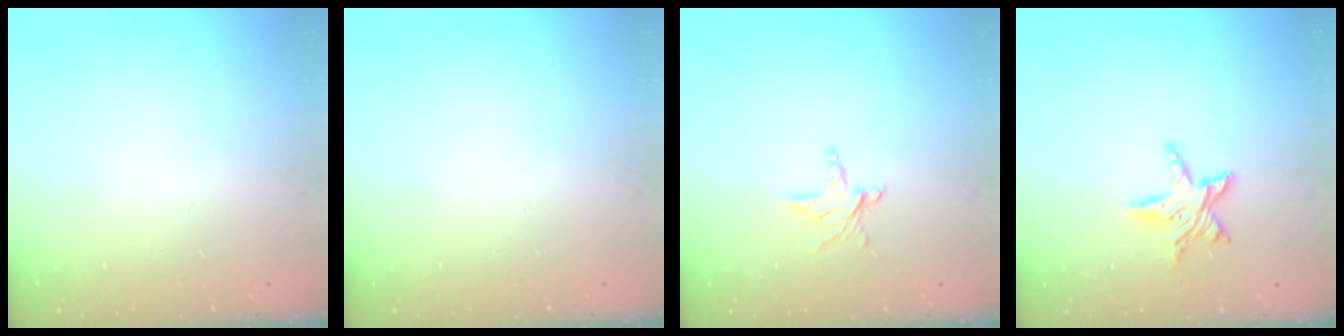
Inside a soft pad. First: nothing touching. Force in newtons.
{"total": 0.0}
{"total": 4.0, "press": 4.0, "slide": 0.3}
{"total": 8.7, "press": 8.6, "slide": 0.6}